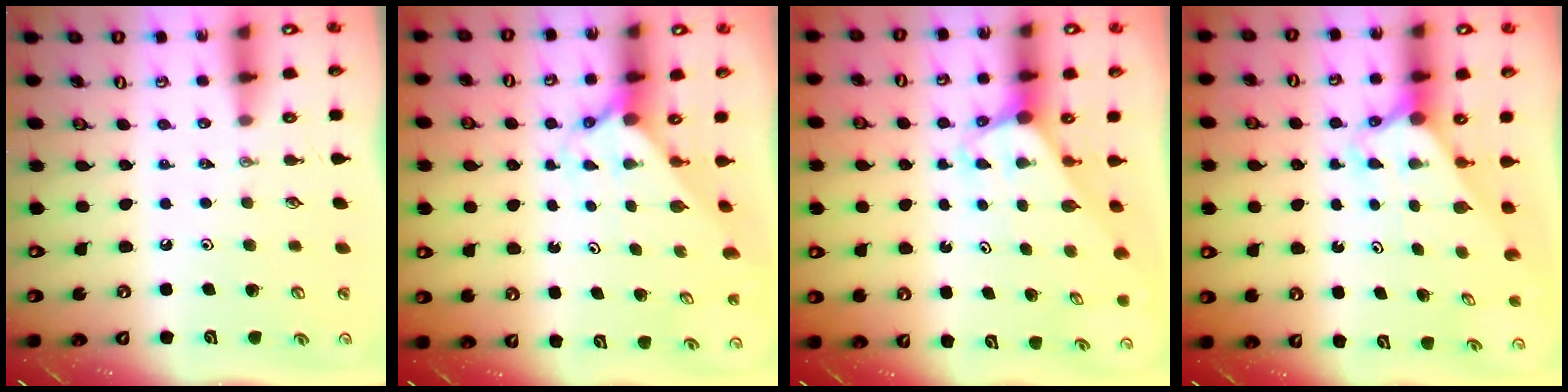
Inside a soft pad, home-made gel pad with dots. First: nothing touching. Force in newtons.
{"total": 1.8, "press": 1.8, "slide": 0.2}
{"total": 3.2, "press": 3.2, "slide": 0.2}
{"total": 2.7, "press": 2.7, "slide": 0.2}